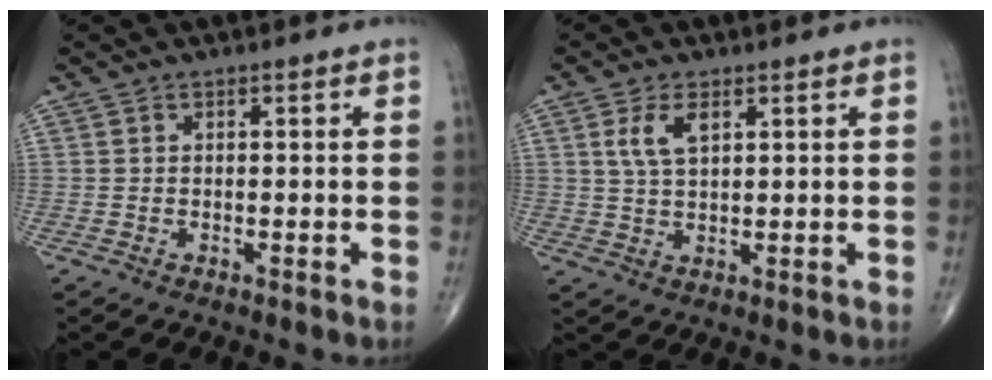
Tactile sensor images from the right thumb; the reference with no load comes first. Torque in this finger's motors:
{"motor_torque": [0.02, 0.01, 0.56, 0.33, 0.14]}